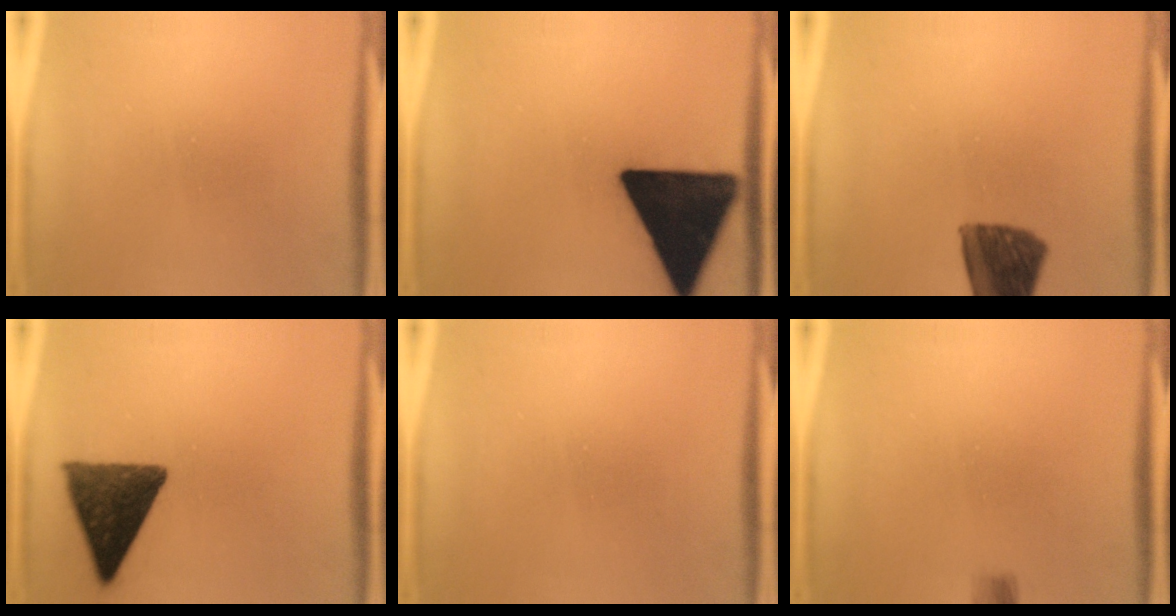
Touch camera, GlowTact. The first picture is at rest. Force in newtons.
{"total": 22.0}
{"total": 10.5}
{"total": 12.6}
{"total": 0.0}
{"total": 1.6}